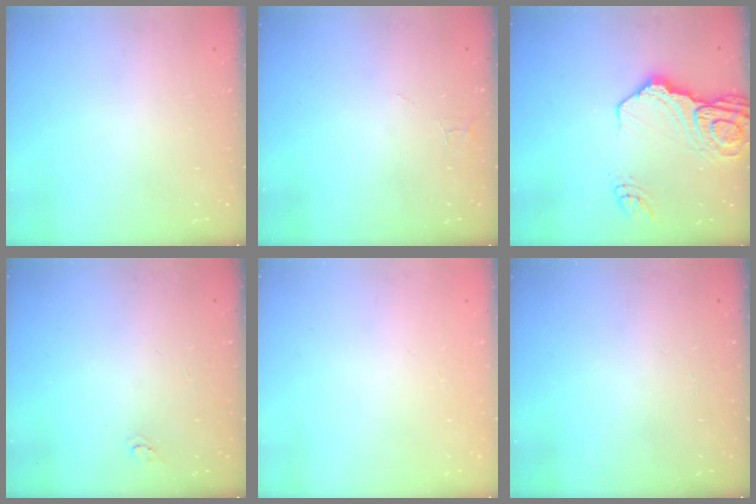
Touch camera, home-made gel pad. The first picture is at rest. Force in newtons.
{"total": 3.5, "press": 3.5, "slide": 0.2}
{"total": 18.1, "press": 17.9, "slide": 2.1}
{"total": 3.3, "press": 3.3, "slide": 0.4}
{"total": 0.0}
{"total": 2.0, "press": 2.0, "slide": 0.2}